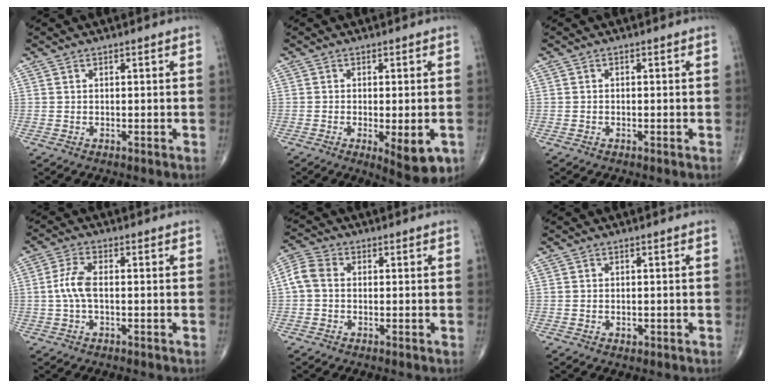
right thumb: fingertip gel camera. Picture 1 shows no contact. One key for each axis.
{"total": 8.3, "fx": -2.7, "fy": 2.7, "fz": 7.3, "tx": -0.094, "ty": -0.010, "tz": -0.033}
{"total": 0.0}
{"total": 4.7, "fx": -0.3, "fy": 2.0, "fz": 4.3, "tx": -0.106, "ty": 0.010, "tz": -0.011}
{"total": 4.7, "fx": 0.0, "fy": 3.5, "fz": 3.2, "tx": -0.070, "ty": 0.014, "tz": -0.012}
{"total": 1.0, "fx": -0.3, "fy": 0.7, "fz": 0.6, "tx": -0.010, "ty": 0.001, "tz": -0.003}